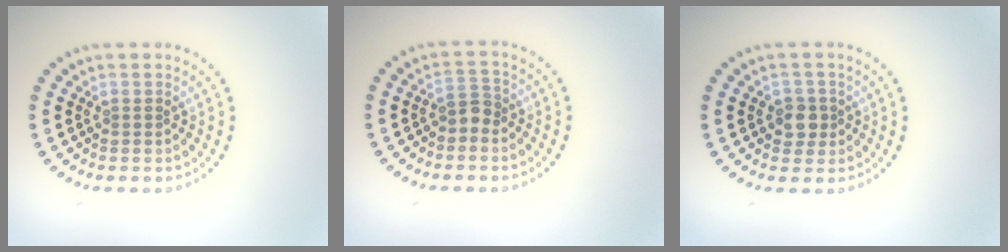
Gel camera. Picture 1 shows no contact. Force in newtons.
{"total": 1.7, "press": 1.4, "slide": 1.0}
{"total": 2.0, "press": 1.8, "slide": 0.8}